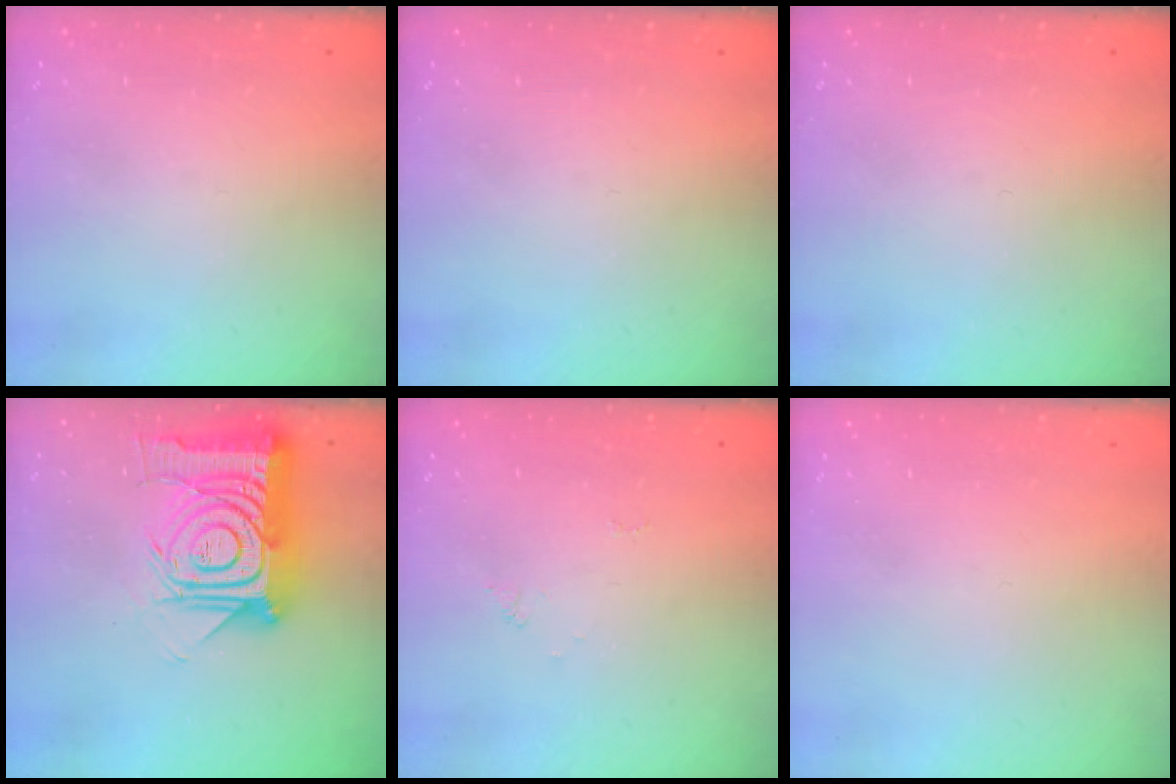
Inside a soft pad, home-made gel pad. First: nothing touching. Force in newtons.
{"total": 0.0}
{"total": 0.0}
{"total": 21.9, "press": 21.9, "slide": 1.5}
{"total": 3.8, "press": 3.7, "slide": 0.6}
{"total": 1.6, "press": 1.6, "slide": 0.1}